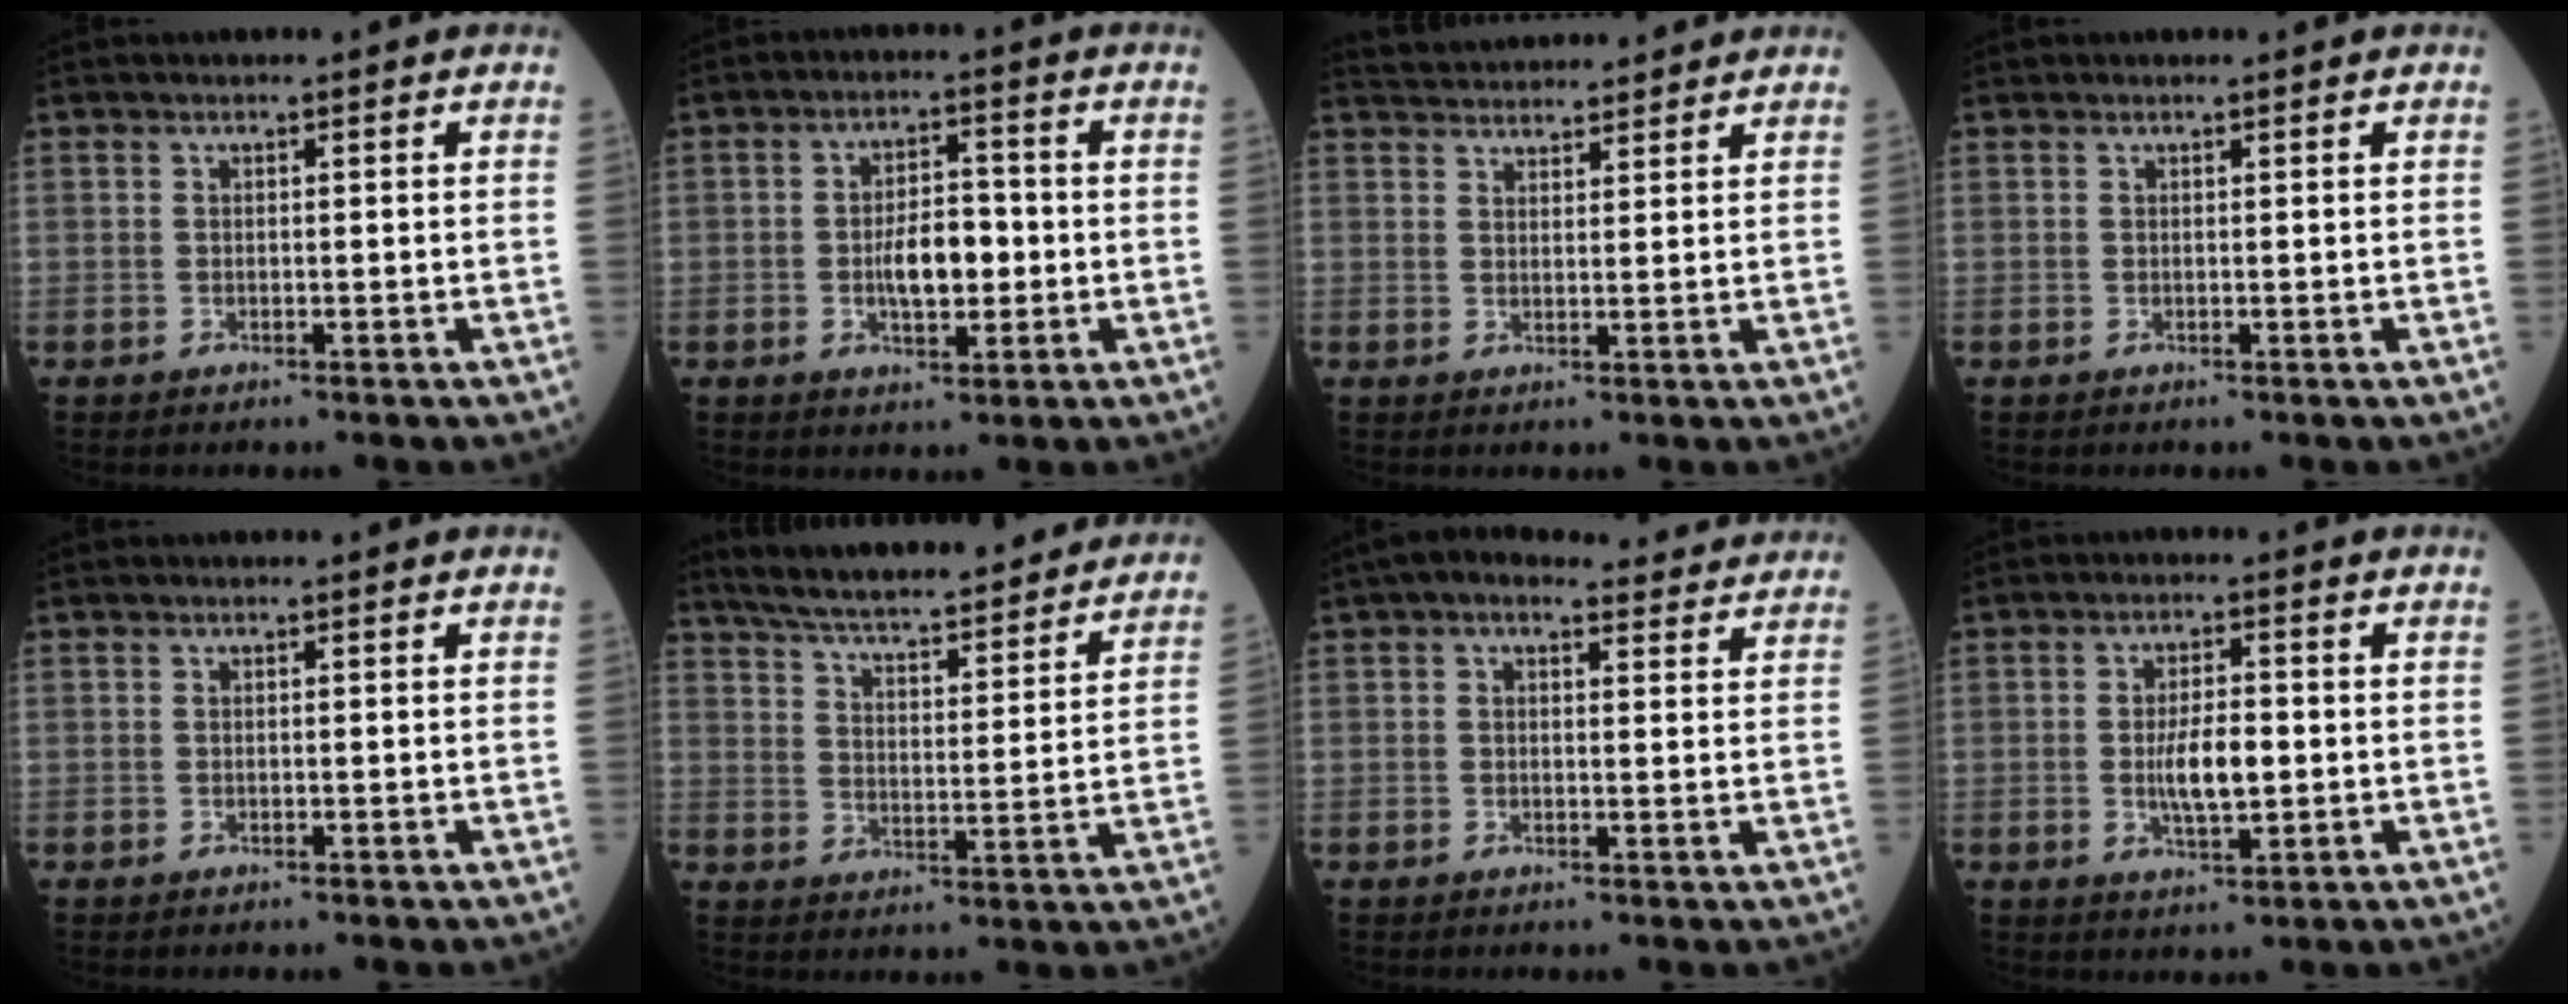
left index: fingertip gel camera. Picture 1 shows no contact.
{"total": 6.4, "force": [-1.0, 2.8, 5.7], "torque": [-0.104, 0.006, -0.016]}
{"total": 8.8, "force": [8.5, 1.6, 1.8], "torque": [-0.029, 0.029, 0.124]}
{"total": 0.0}
{"total": 0.0}
{"total": 24.0, "force": [21.7, 3.1, 9.8], "torque": [-0.155, -0.004, 0.296]}
{"total": 7.3, "force": [6.3, 2.6, 2.8], "torque": [-0.038, 0.031, 0.077]}
{"total": 6.0, "force": [-0.6, 1.9, 5.6], "torque": [-0.109, -0.002, -0.009]}